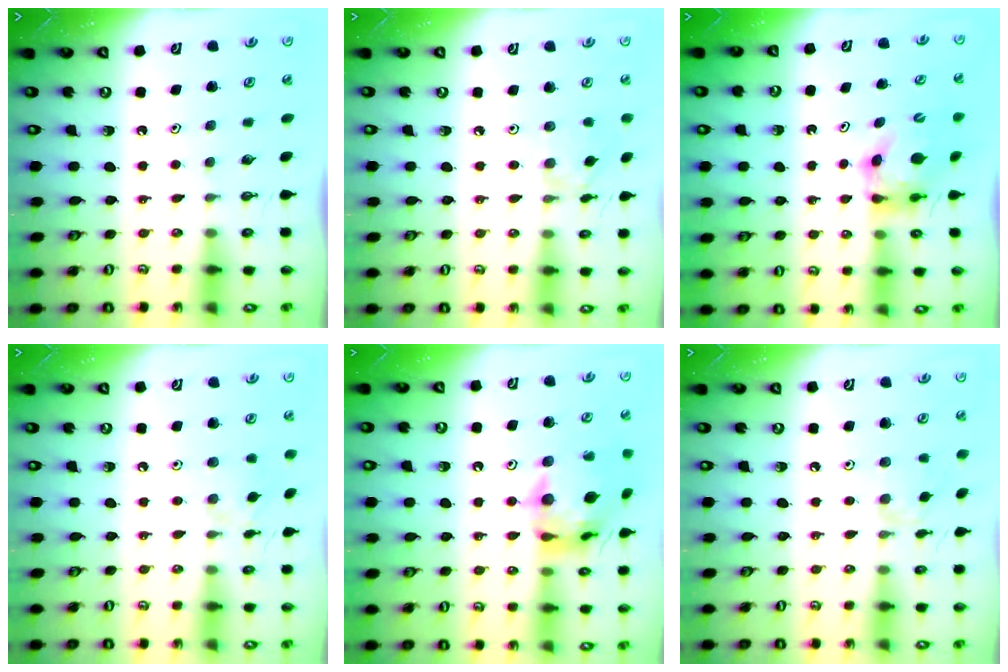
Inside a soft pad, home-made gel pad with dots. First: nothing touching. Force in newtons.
{"total": 2.0, "press": 2.0, "slide": 0.3}
{"total": 6.1, "press": 6.1, "slide": 0.6}
{"total": 5.4, "press": 5.4, "slide": 0.8}
{"total": 16.6, "press": 16.5, "slide": 1.7}
{"total": 3.6, "press": 3.5, "slide": 0.6}